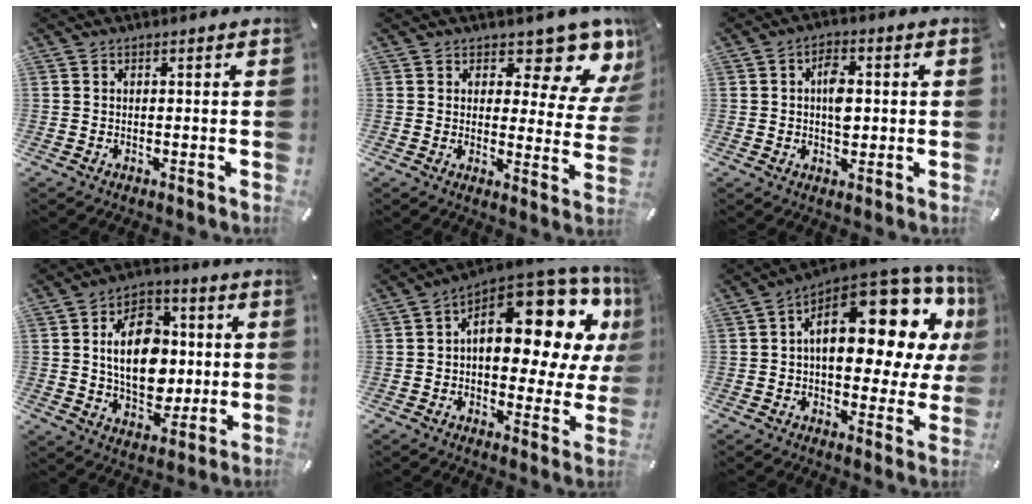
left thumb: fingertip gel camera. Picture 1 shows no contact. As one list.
[{"total": 11.1, "force": [7.9, 4.5, 6.3], "torque": [-0.067, -0.072, 0.132]}, {"total": 6.1, "force": [0.4, 3.7, 4.9], "torque": [-0.070, 0.003, 0.001]}, {"total": 15.4, "force": [0.9, 11.0, 10.8], "torque": [-0.179, 0.010, 0.015]}, {"total": 18.4, "force": [7.1, 10.1, 13.7], "torque": [-0.167, -0.068, 0.111]}, {"total": 20.4, "force": [7.0, 10.8, 15.9], "torque": [-0.208, -0.061, 0.116]}]